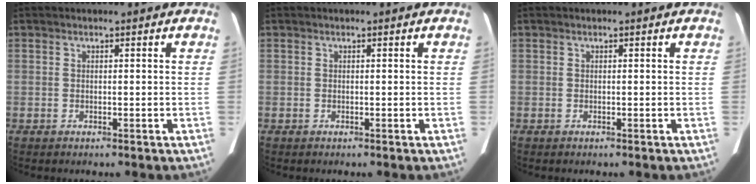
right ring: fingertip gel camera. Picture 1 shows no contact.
{"total": 0.0}
{"total": 0.0}